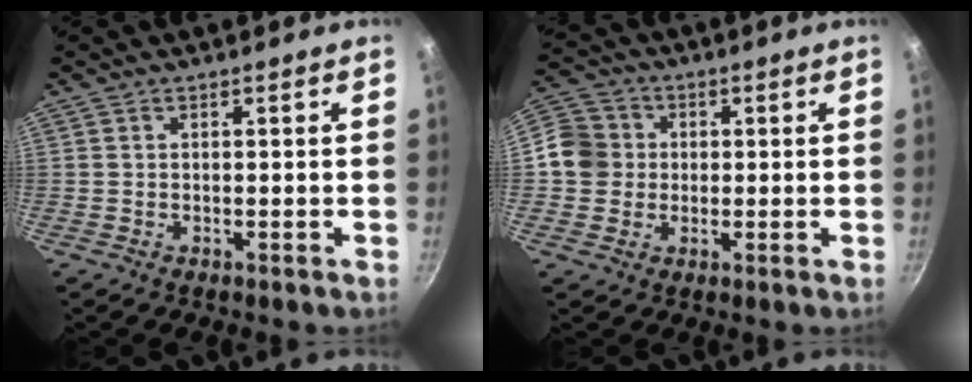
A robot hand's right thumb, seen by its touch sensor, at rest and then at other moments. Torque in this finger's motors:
{"motor_torque": [-0.30, 0.35, -0.04, -0.07, 0.03]}